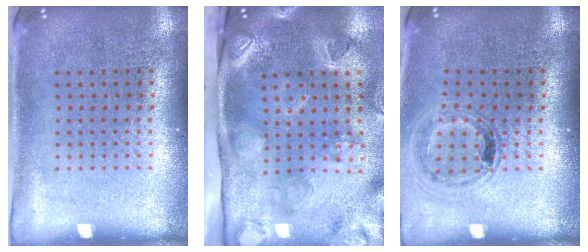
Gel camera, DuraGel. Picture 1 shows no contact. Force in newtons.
{"total": 4.4, "press": 3.1, "slide": 3.0}
{"total": 0.9, "press": 0.9, "slide": 0.1}